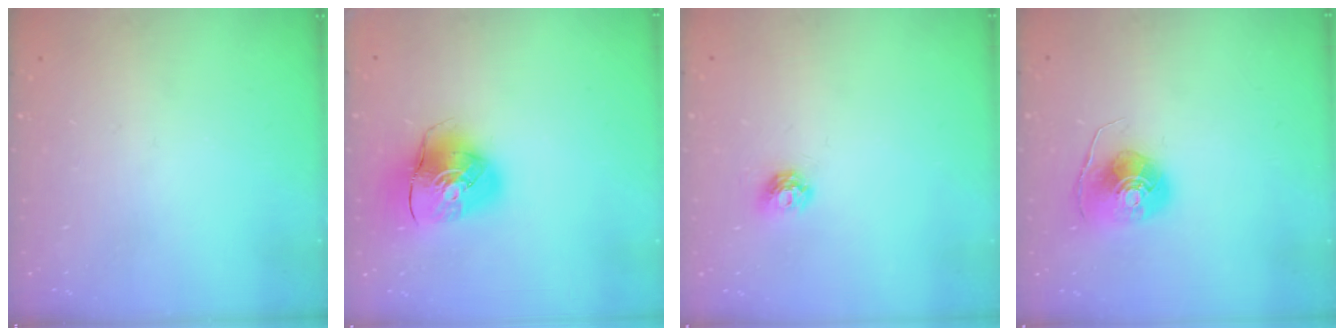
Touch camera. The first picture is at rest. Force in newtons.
{"total": 12.6, "press": 12.5, "slide": 1.6}
{"total": 5.1, "press": 5.1, "slide": 0.5}
{"total": 8.5, "press": 8.4, "slide": 0.3}